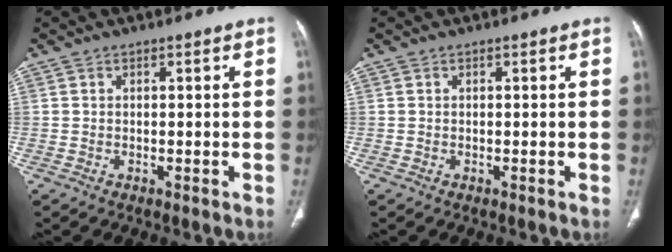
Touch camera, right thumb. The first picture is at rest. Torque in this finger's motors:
{"motor_torque": [0.11, 0.19, 0.08, -0.03, 0.03]}